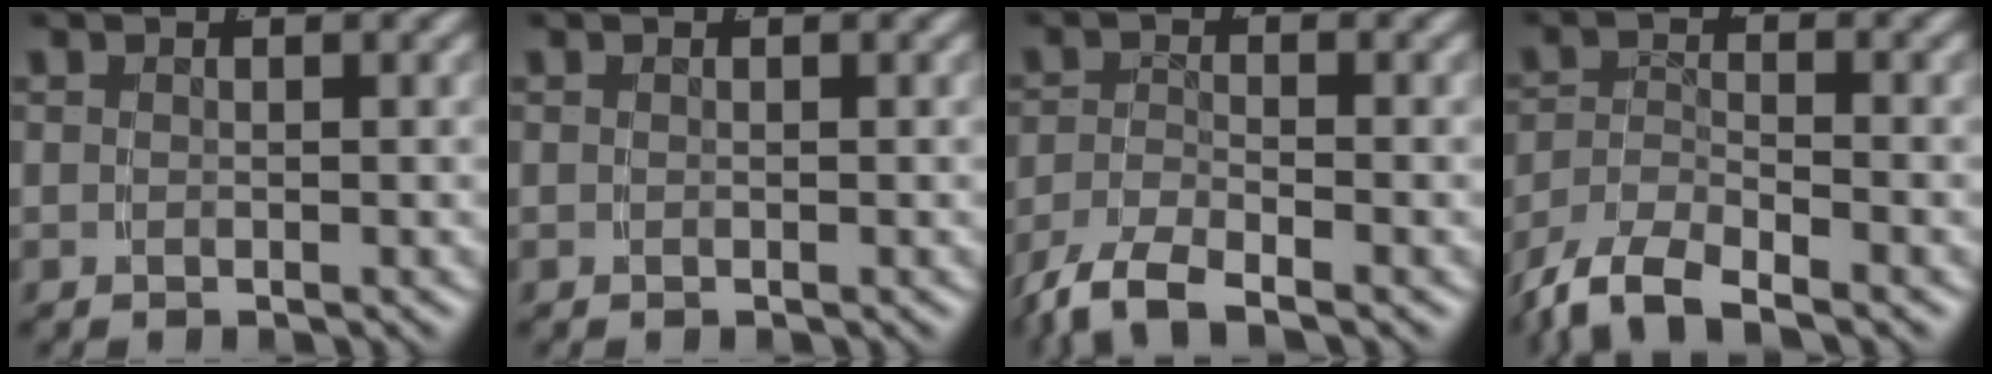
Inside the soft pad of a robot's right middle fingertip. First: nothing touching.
{"total": 0.0}
{"total": 4.8, "force": [-3.8, 1.4, 2.6], "torque": [-0.053, -0.014, -0.054]}
{"total": 7.1, "force": [-5.2, 3.7, 3.1], "torque": [-0.072, -0.022, -0.080]}